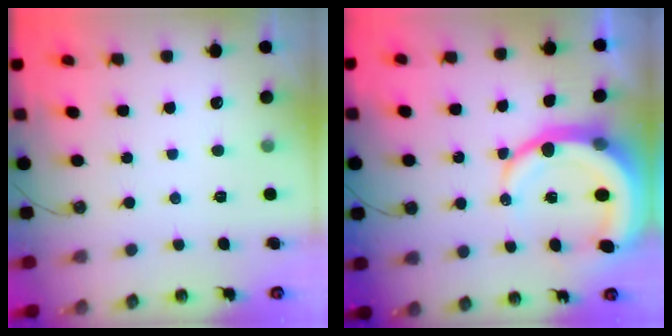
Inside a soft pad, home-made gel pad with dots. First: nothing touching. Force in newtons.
{"total": 13.5, "press": 13.4, "slide": 1.8}